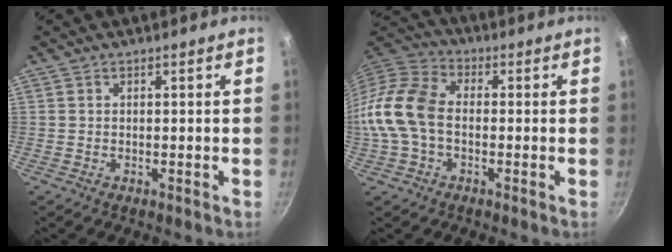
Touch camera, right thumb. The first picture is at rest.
{"total": 13.1, "force": [-1.5, 8.9, 9.5], "torque": [-0.174, 0.035, -0.048]}